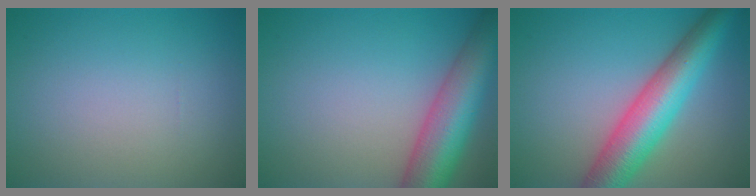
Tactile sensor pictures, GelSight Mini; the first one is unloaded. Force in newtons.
{"total": 8.9, "press": 8.9, "slide": 0.4}
{"total": 8.2, "press": 8.2, "slide": 0.1}